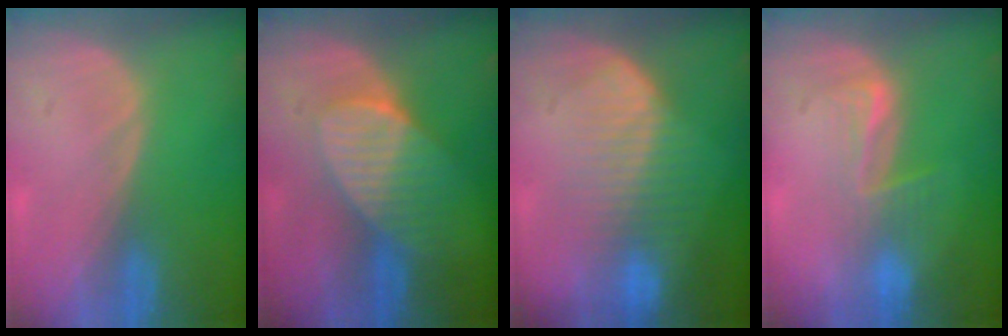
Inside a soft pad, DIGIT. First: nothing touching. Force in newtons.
{"total": 7.5, "press": 6.7, "slide": 3.3}
{"total": 8.0, "press": 7.5, "slide": 2.7}
{"total": 4.3, "press": 4.1, "slide": 1.4}